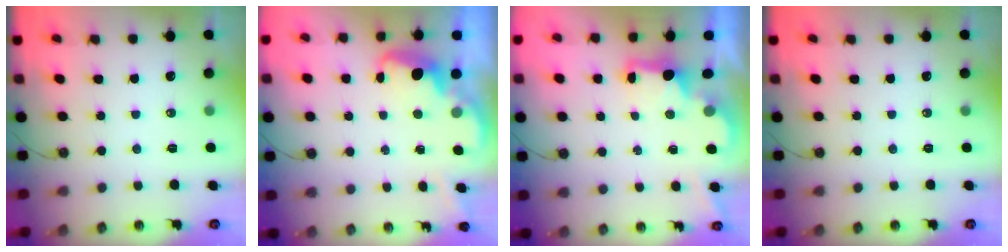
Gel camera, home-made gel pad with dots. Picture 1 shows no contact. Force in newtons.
{"total": 2.8, "press": 2.7, "slide": 0.8}
{"total": 2.3, "press": 2.2, "slide": 0.7}
{"total": 0.0}